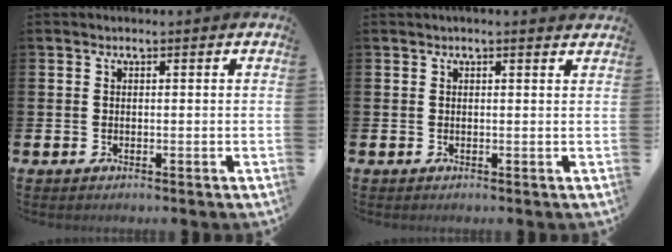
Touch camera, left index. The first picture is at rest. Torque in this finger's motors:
{"motor_torque": [1.08, -1.05, 0.41, 0.09]}